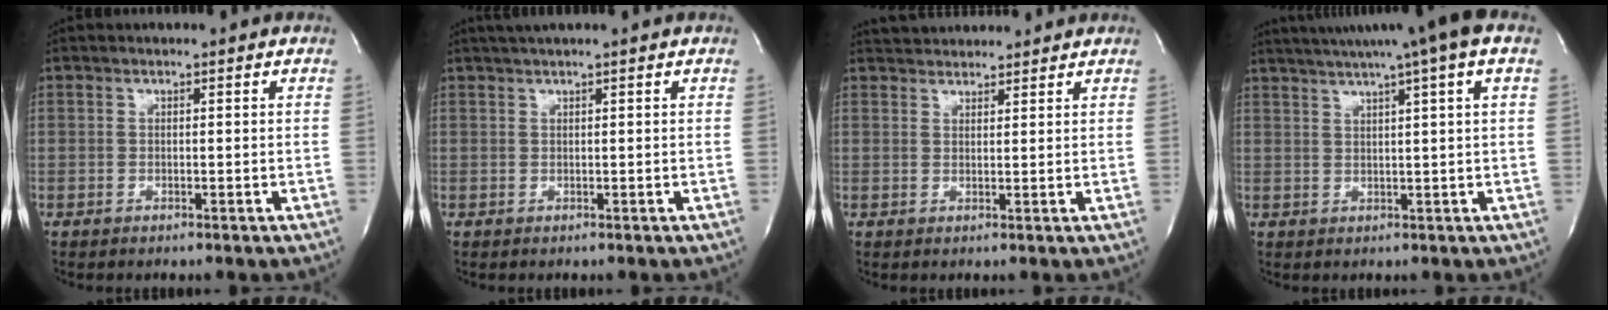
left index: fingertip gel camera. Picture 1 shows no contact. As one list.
[{"total": 2.4, "force": [1.8, -0.5, 1.4], "torque": [-0.025, 0.019, 0.036]}, {"total": 5.6, "force": [5.4, 1.2, 0.8], "torque": [-0.014, 0.033, 0.079]}, {"total": 11.5, "force": [7.8, -0.8, 8.4], "torque": [-0.139, 0.033, 0.098]}]